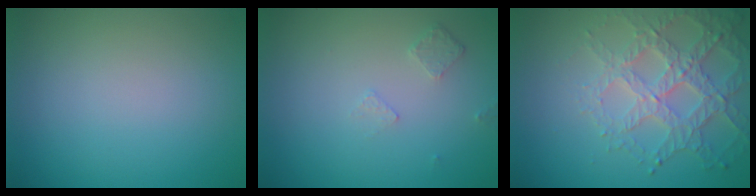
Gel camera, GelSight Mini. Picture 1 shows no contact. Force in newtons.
{"total": 0.8, "press": 0.6, "slide": 0.5}
{"total": 4.7, "press": 4.1, "slide": 2.4}